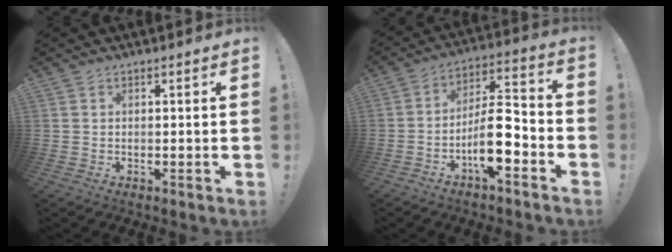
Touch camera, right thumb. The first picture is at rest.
{"total": 14.0, "force": [-5.6, 4.7, 11.9], "torque": [-0.219, 0.030, -0.089]}